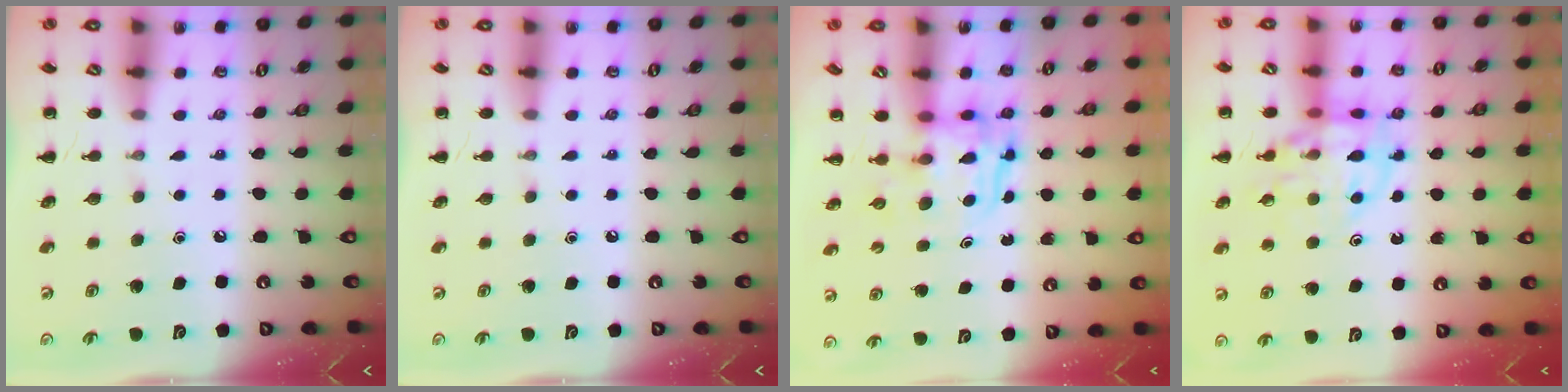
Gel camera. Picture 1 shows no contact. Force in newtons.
{"total": 0.0}
{"total": 3.4, "press": 3.4, "slide": 0.3}
{"total": 13.1, "press": 12.9, "slide": 2.6}